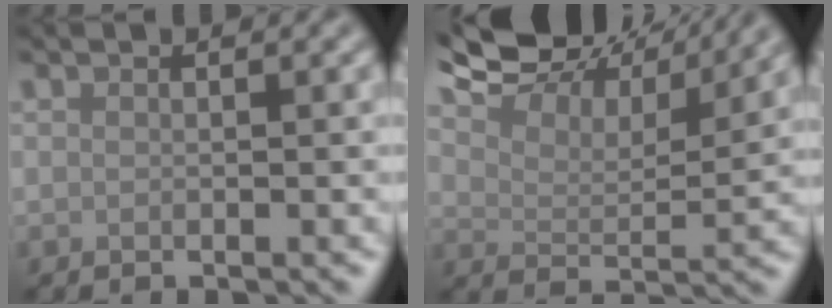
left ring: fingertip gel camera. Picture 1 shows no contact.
{"total": 10.7, "force": [9.4, 2.7, 4.5], "torque": [-0.095, 0.014, 0.117]}